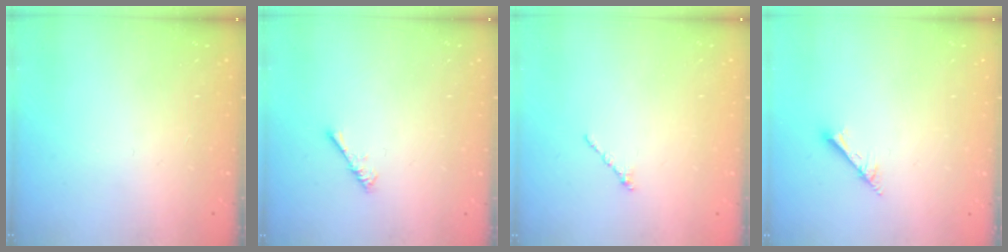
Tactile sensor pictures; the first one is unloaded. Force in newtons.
{"total": 0.8, "press": 0.8, "slide": 0.3}
{"total": 1.2, "press": 1.1, "slide": 0.5}
{"total": 1.7, "press": 1.6, "slide": 0.1}